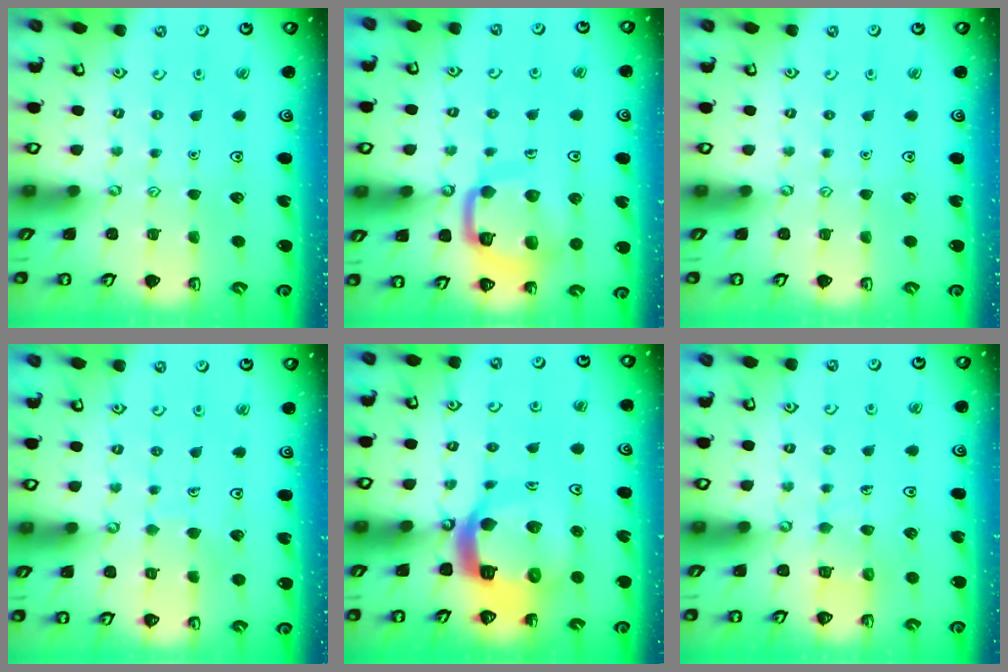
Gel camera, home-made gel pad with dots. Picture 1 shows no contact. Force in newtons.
{"total": 14.0, "press": 13.9, "slide": 1.4}
{"total": 0.0}
{"total": 4.3, "press": 4.3, "slide": 0.3}
{"total": 15.7, "press": 15.6, "slide": 1.7}
{"total": 5.1, "press": 5.1, "slide": 0.5}